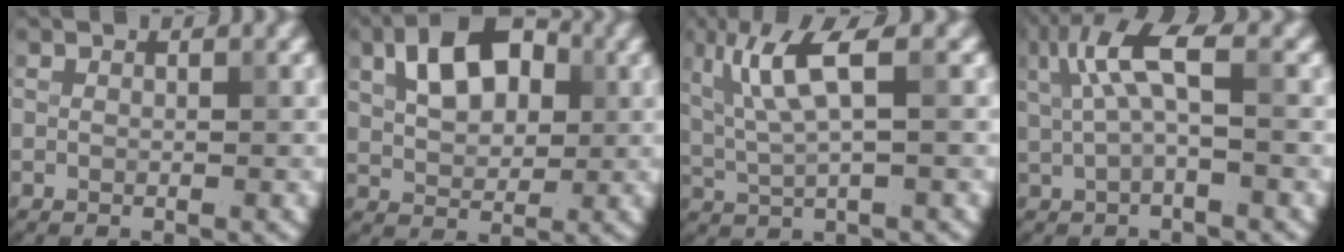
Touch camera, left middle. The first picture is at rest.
{"total": 6.7, "force": [2.2, 4.1, 4.8], "torque": [-0.086, 0.014, 0.031]}
{"total": 5.0, "force": [1.5, 1.0, 4.6], "torque": [-0.100, 0.002, 0.033]}
{"total": 4.6, "force": [1.1, 1.3, 4.3], "torque": [-0.087, 0.006, 0.017]}